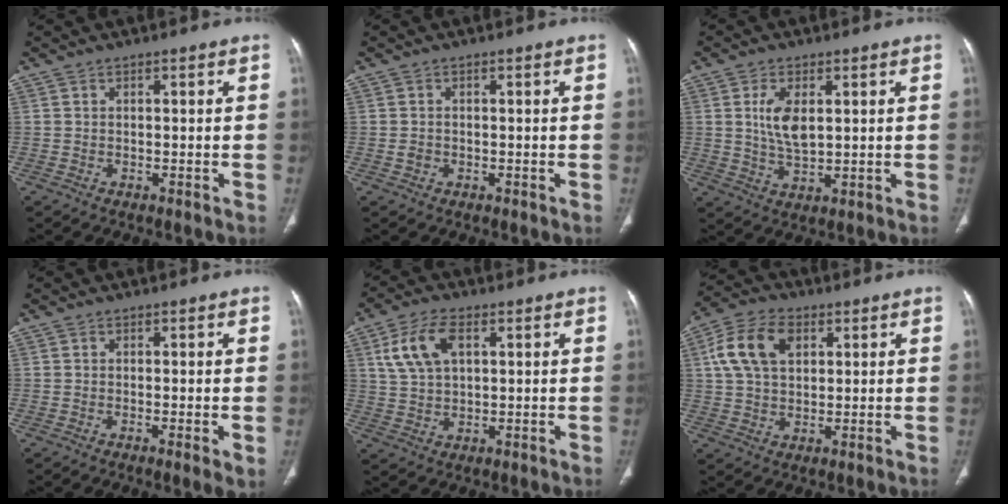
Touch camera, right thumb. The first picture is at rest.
{"total": 0.9, "force": [-0.3, 0.8, 0.5], "torque": [-0.007, 0.002, -0.005]}
{"total": 6.7, "force": [1.6, 3.5, 5.5], "torque": [-0.104, -0.009, 0.034]}
{"total": 2.3, "force": [-0.4, 0.2, 2.3], "torque": [-0.045, -0.012, -0.010]}
{"total": 8.8, "force": [3.1, 4.8, 6.6], "torque": [-0.131, 0.003, 0.061]}
{"total": 11.0, "force": [3.5, 7.1, 7.6], "torque": [-0.139, 0.009, 0.059]}